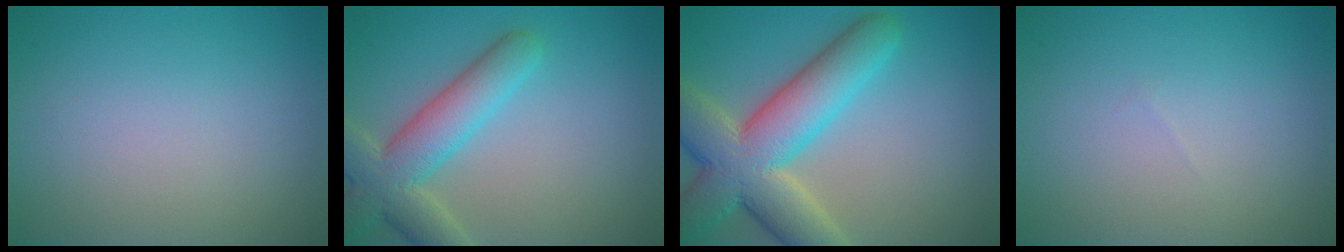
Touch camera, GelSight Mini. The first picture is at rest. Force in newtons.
{"total": 6.4, "press": 6.4, "slide": 0.4}
{"total": 10.3, "press": 10.3, "slide": 0.7}
{"total": 0.0}